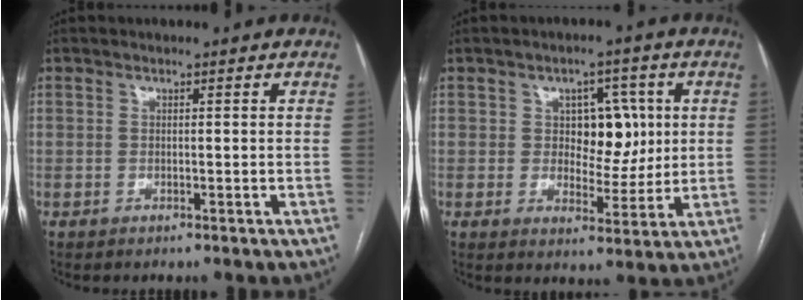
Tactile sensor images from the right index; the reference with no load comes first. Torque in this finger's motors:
{"motor_torque": [0.17, 0.00, 0.16, 0.05]}